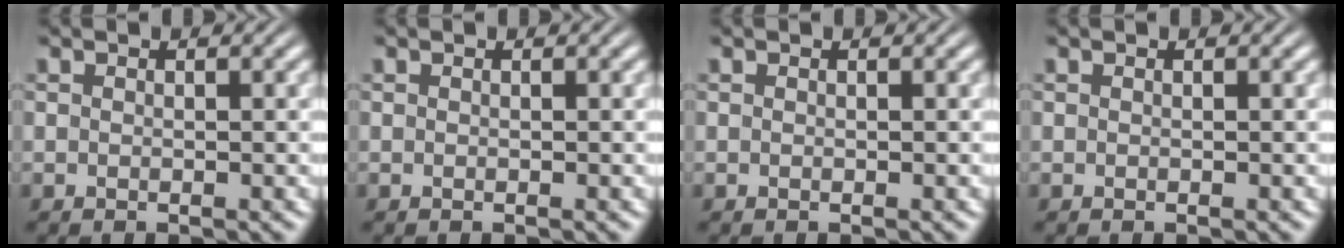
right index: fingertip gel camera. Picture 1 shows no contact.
{"total": 0.0}
{"total": 0.0}
{"total": 0.0}